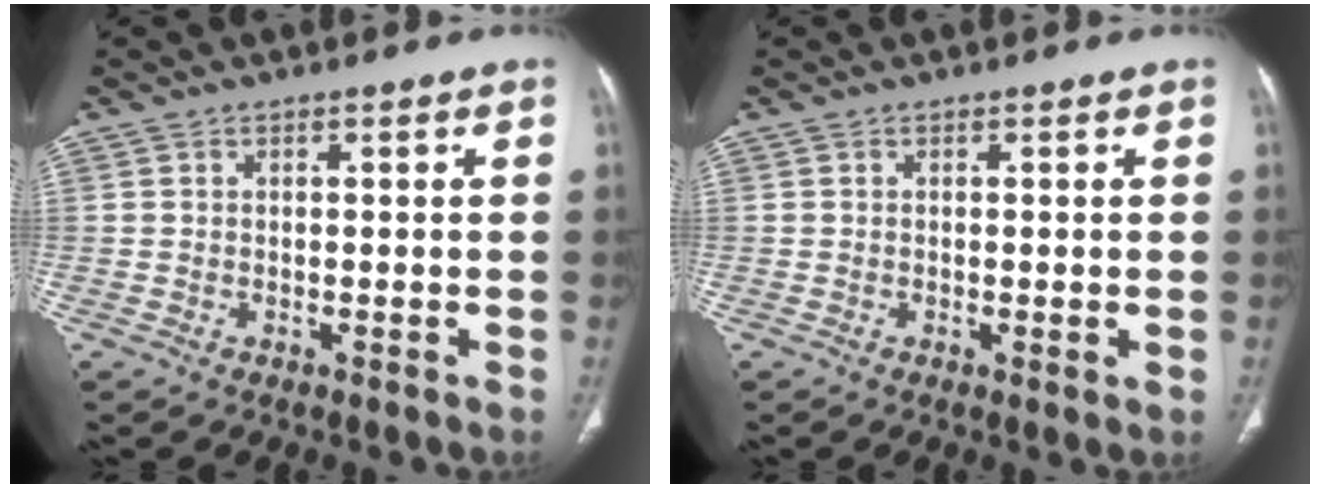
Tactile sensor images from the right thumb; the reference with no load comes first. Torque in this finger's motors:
{"motor_torque": [-0.37, 0.18, -0.19, -0.15, -0.02]}